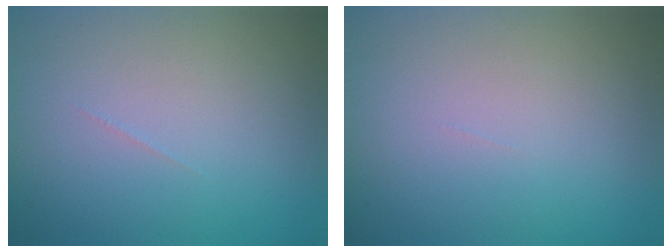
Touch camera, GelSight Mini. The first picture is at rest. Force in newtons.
{"total": 0.0}